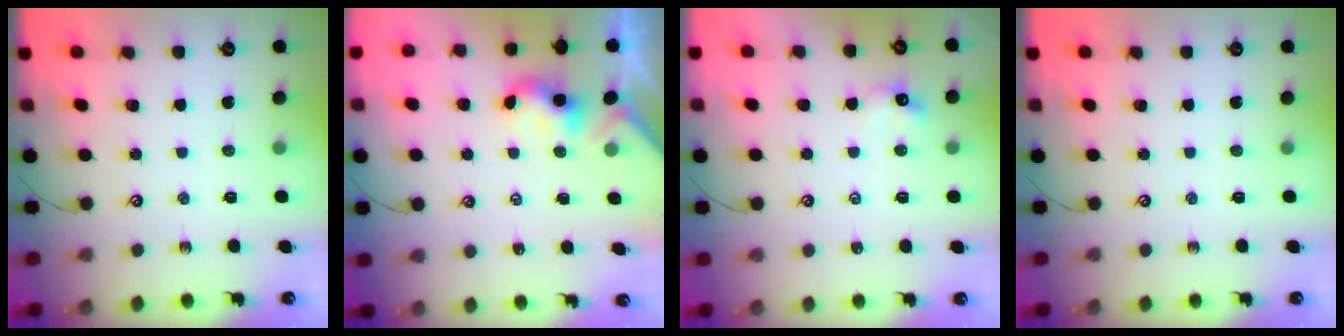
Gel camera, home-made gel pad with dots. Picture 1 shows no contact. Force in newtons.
{"total": 2.3, "press": 2.3, "slide": 0.2}
{"total": 2.2, "press": 2.1, "slide": 0.7}
{"total": 0.0}